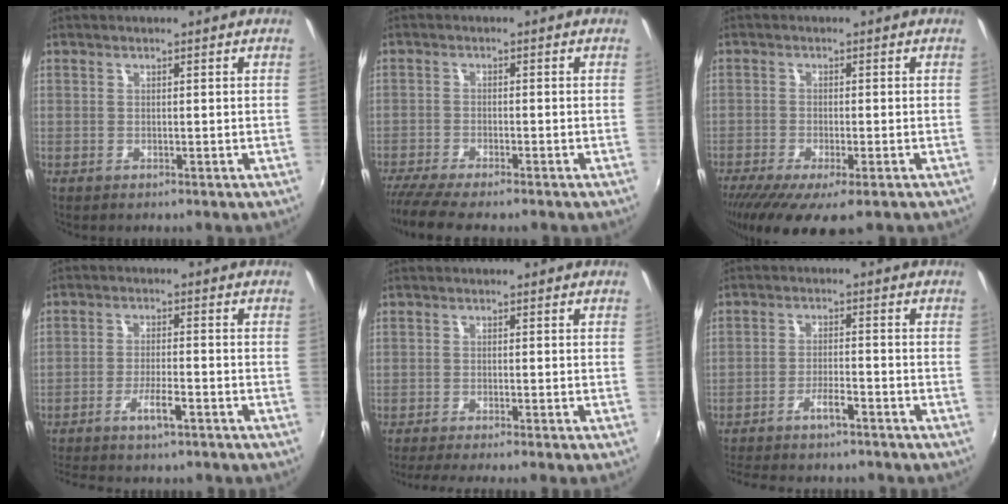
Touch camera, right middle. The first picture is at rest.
{"total": 7.5, "force": [-6.5, 0.5, 3.7], "torque": [-0.092, -0.033, -0.113]}
{"total": 10.4, "force": [-7.0, 2.5, 7.3], "torque": [-0.155, -0.044, -0.114]}
{"total": 5.7, "force": [-4.4, 0.9, 3.5], "torque": [-0.084, 0.001, -0.077]}
{"total": 5.8, "force": [-5.0, -1.0, 2.7], "torque": [-0.060, -0.014, -0.078]}
{"total": 8.7, "force": [-7.5, 1.6, 4.0], "torque": [-0.096, -0.002, -0.121]}